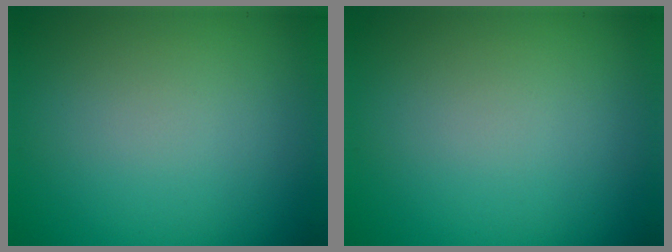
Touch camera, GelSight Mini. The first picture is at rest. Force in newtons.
{"total": 0.0}